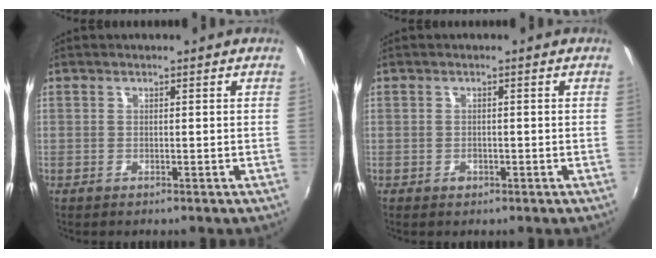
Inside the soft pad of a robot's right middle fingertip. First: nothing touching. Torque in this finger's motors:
{"motor_torque": [0.19, -0.16, 0.02, 0.01]}